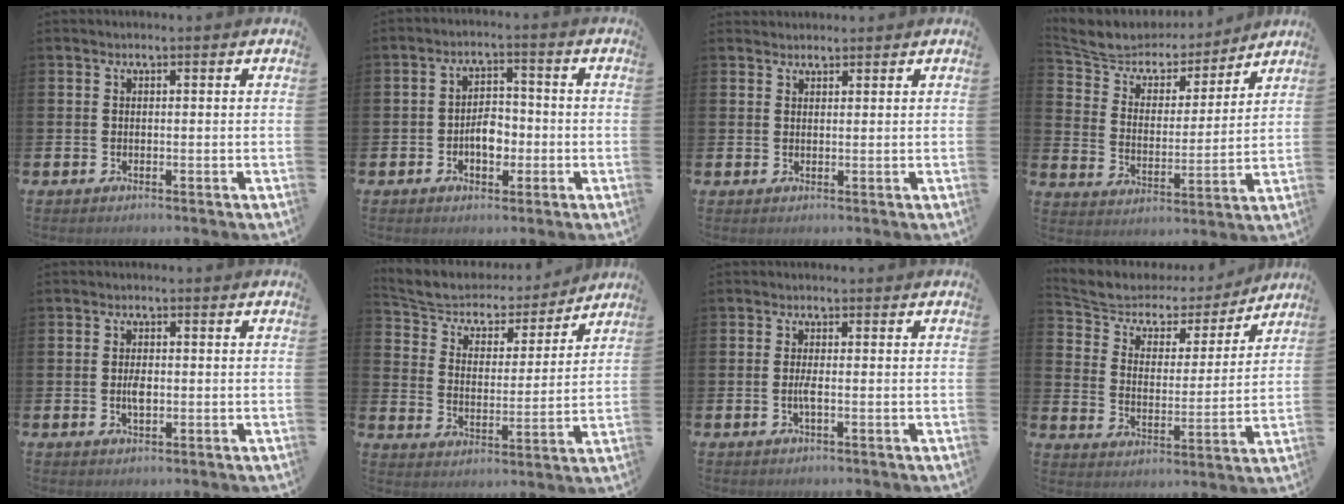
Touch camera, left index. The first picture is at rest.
{"total": 3.8, "force": [-1.1, 2.4, 2.7], "torque": [-0.037, 0.002, -0.027]}
{"total": 1.6, "force": [1.5, 0.4, -0.1], "torque": [0.015, -0.006, 0.026]}
{"total": 6.6, "force": [6.0, 2.6, 0.8], "torque": [-0.054, -0.044, 0.102]}
{"total": 2.0, "force": [-0.1, 0.9, 1.8], "torque": [-0.027, -0.002, -0.004]}
{"total": 6.1, "force": [5.6, 2.3, 0.9], "torque": [-0.051, -0.044, 0.093]}
{"total": 1.3, "force": [-0.3, 0.0, 1.3], "torque": [-0.025, -0.001, -0.006]}
{"total": 5.5, "force": [4.5, 2.9, 1.1], "torque": [-0.050, -0.032, 0.070]}